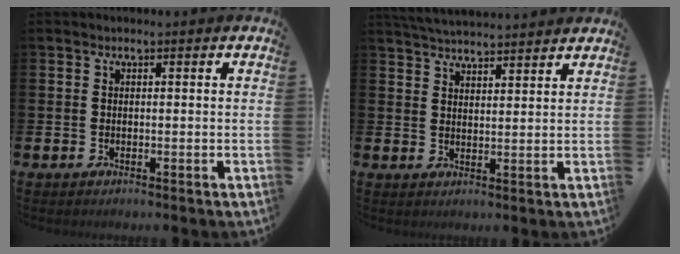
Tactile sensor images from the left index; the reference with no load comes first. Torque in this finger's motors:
{"motor_torque": [0.95, -1.19, 0.46, 0.06]}